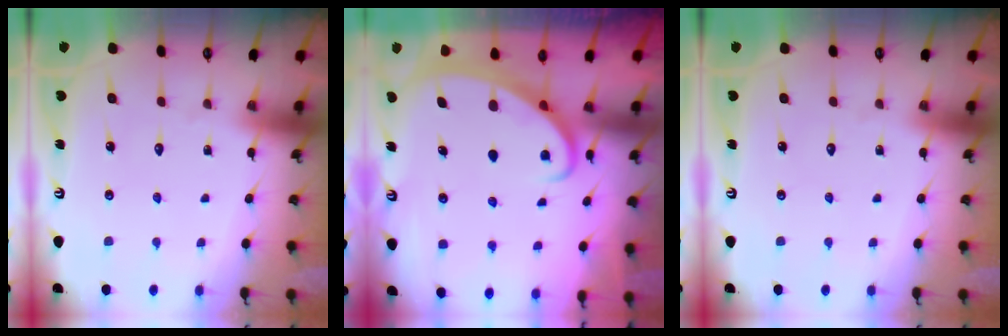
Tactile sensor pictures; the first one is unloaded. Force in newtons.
{"total": 2.6, "press": 2.5, "slide": 0.3}
{"total": 0.0}